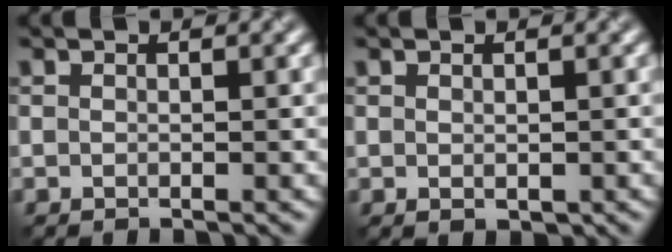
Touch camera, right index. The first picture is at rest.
{"total": 0.6, "force": [0.1, 0.4, 0.5], "torque": [-0.006, -0.002, 0.007]}